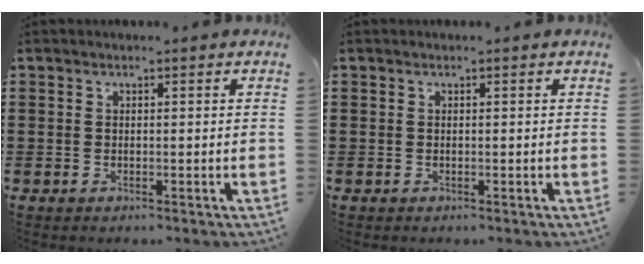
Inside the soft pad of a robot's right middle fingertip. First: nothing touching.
{"total": 0.0}